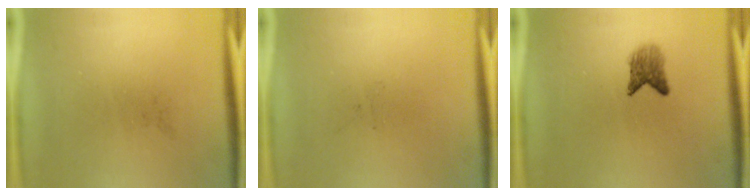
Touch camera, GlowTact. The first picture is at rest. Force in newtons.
{"total": 0.0}
{"total": 2.8}